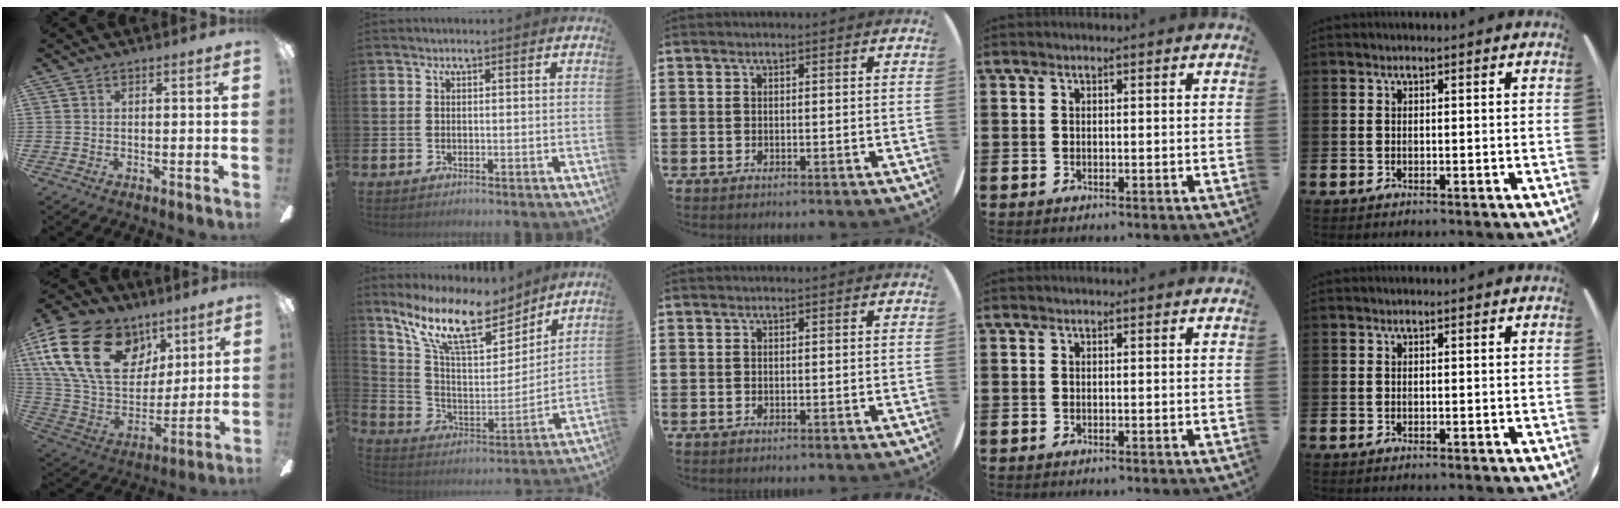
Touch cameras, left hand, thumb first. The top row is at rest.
{"thumb": {"total": 25.7, "force": [10.9, 17.4, 15.5], "torque": [-0.310, -0.034, 0.198]}, "index": {"total": 13.3, "force": [11.0, 4.2, 6.2], "torque": [-0.149, -0.064, 0.196]}}